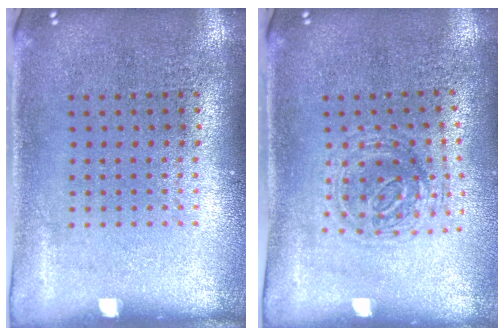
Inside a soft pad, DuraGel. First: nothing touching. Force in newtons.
{"total": 1.0, "press": 0.9, "slide": 0.3}